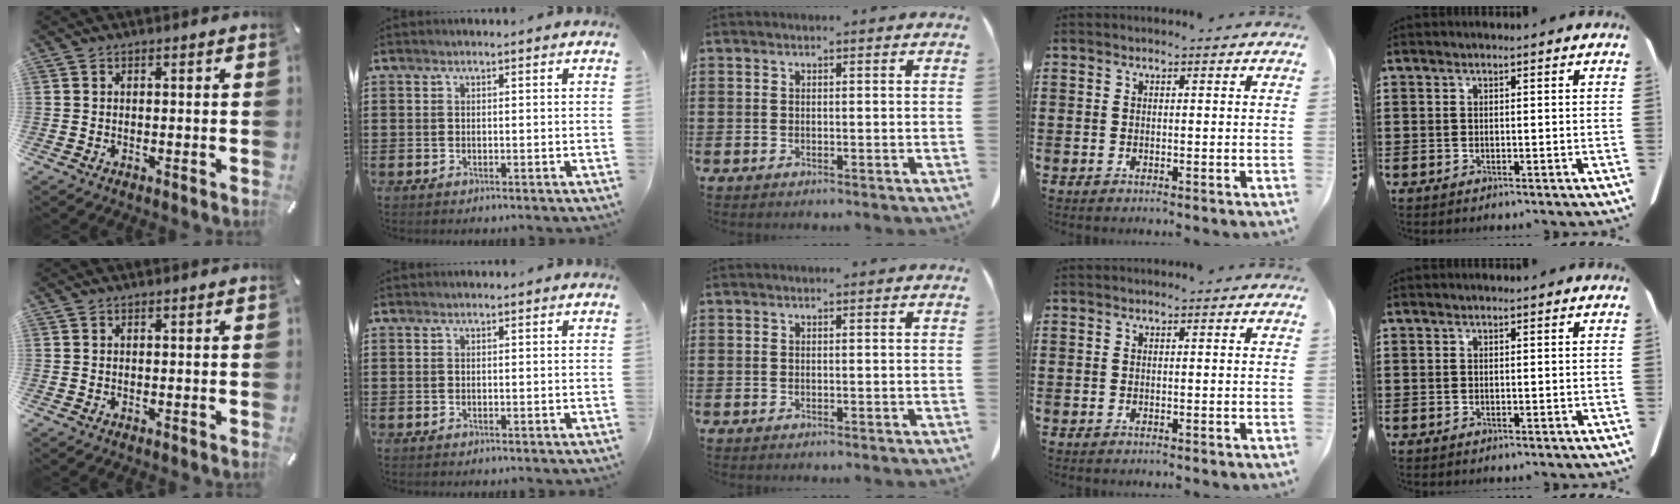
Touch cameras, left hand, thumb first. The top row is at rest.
{}